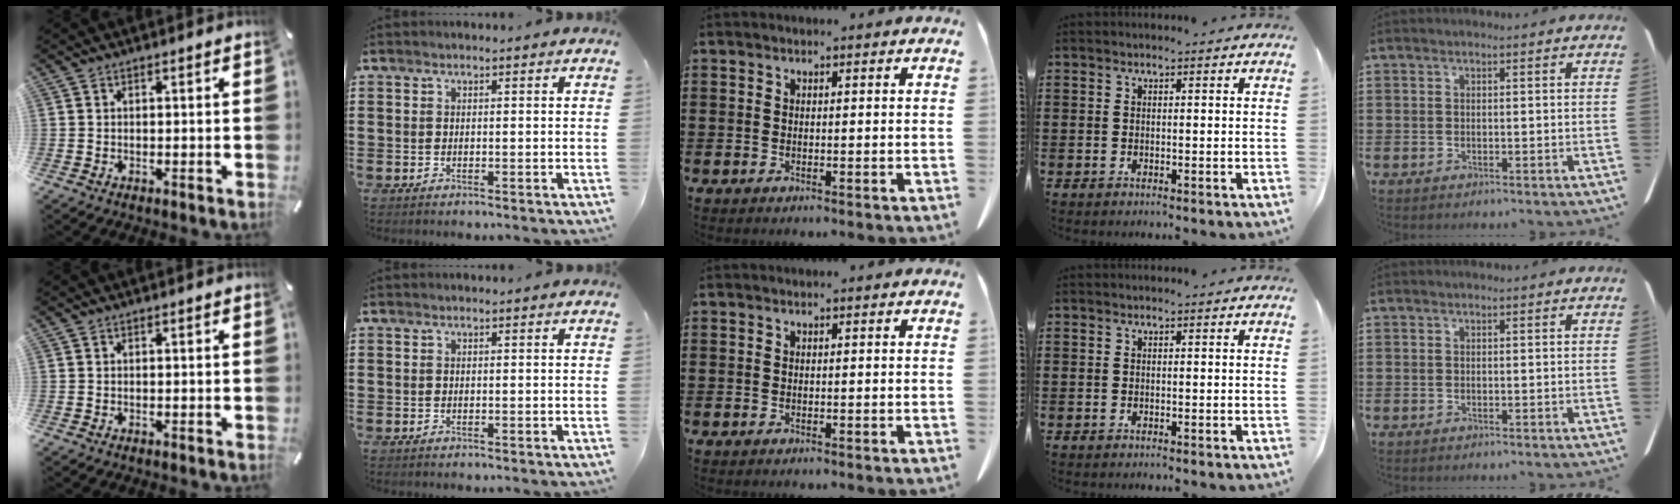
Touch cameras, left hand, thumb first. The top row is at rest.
{}